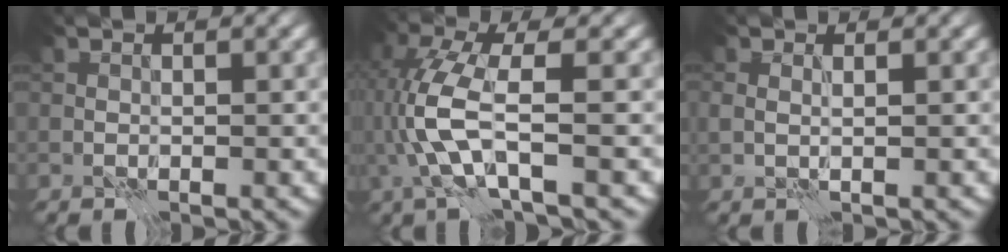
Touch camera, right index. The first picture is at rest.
{"total": 5.9, "force": [-0.8, 1.6, 5.7], "torque": [-0.150, 0.007, -0.018]}
{"total": 1.1, "force": [1.0, -0.4, 0.3], "torque": [-0.003, 0.001, 0.021]}